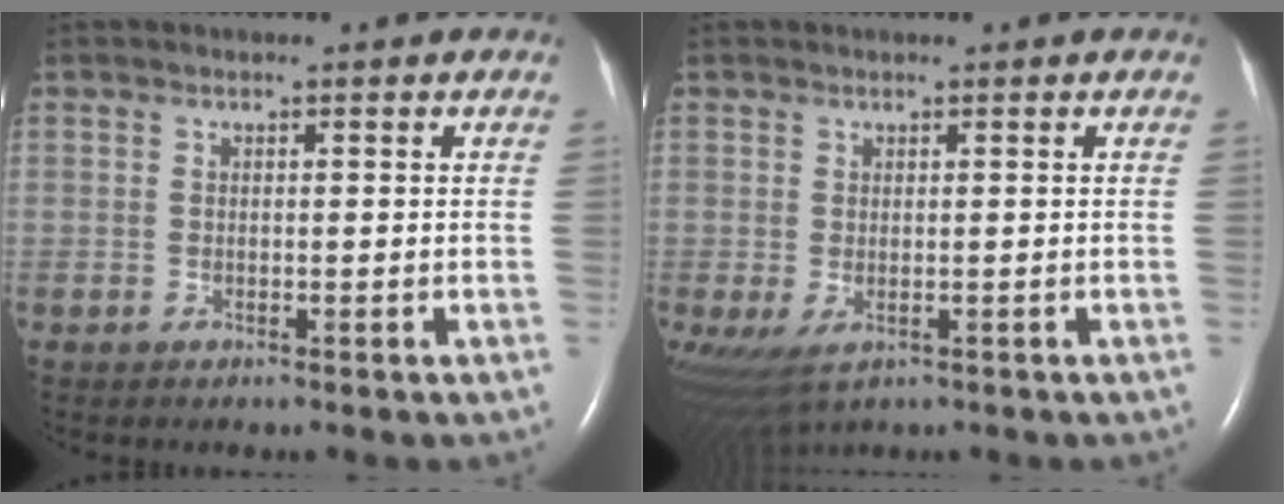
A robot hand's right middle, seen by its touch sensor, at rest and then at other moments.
{"total": 4.7, "force": [-1.7, 2.6, 3.6], "torque": [-0.070, -0.016, -0.015]}